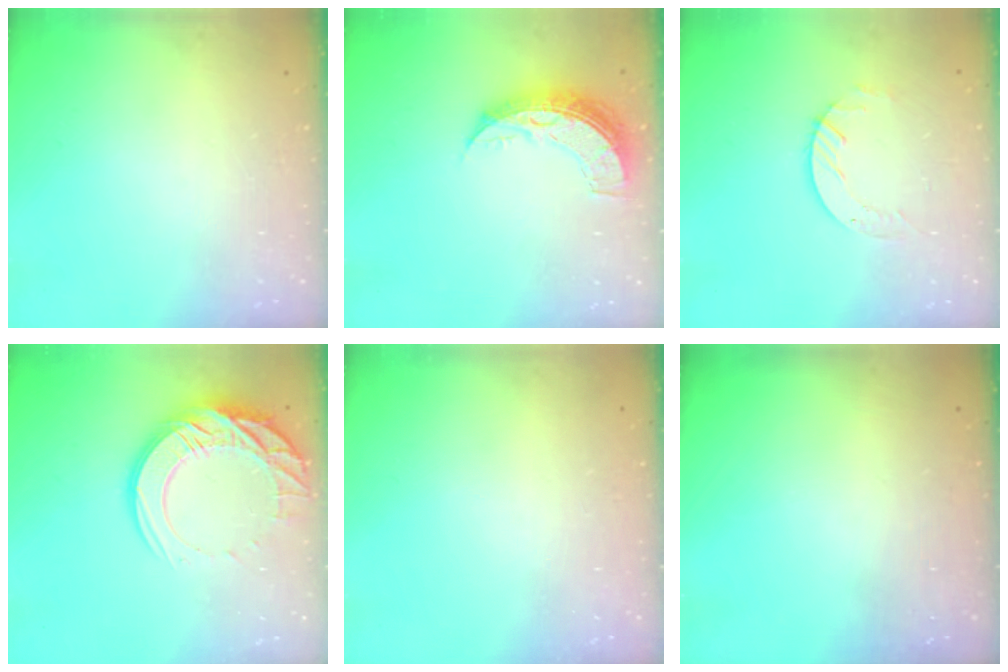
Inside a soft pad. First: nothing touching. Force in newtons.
{"total": 9.0, "press": 9.0, "slide": 0.8}
{"total": 4.5, "press": 4.5, "slide": 0.4}
{"total": 17.9, "press": 17.8, "slide": 1.7}
{"total": 0.0}
{"total": 0.0}